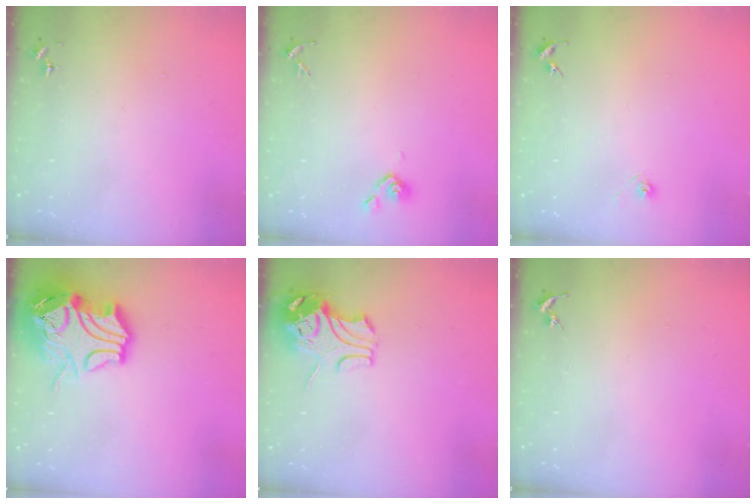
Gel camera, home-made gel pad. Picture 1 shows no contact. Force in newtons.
{"total": 3.5, "press": 3.4, "slide": 0.9}
{"total": 3.2, "press": 2.6, "slide": 1.8}
{"total": 18.6, "press": 18.4, "slide": 2.7}
{"total": 9.8, "press": 9.7, "slide": 1.4}
{"total": 0.0}